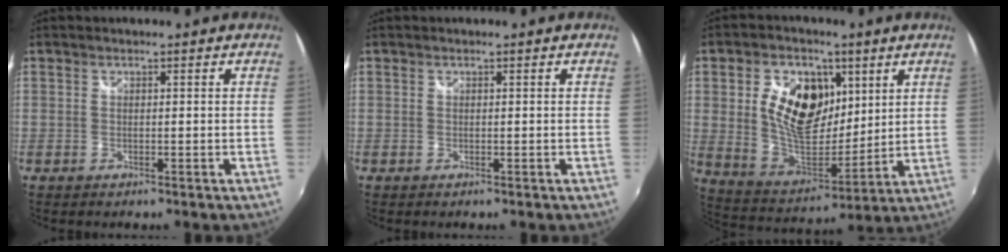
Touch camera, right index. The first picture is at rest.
{"total": 0.0}
{"total": 15.6, "force": [4.6, 9.3, 11.7], "torque": [-0.221, 0.003, 0.091]}